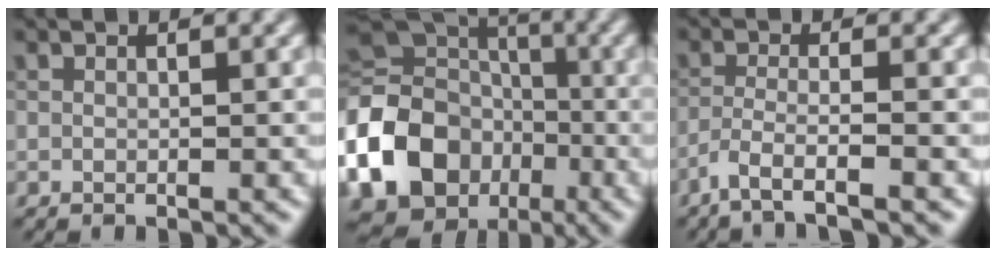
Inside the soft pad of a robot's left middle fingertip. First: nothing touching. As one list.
[{"total": 16.9, "force": [-5.7, 13.8, 7.9], "torque": [-0.197, -0.011, -0.129]}, {"total": 3.4, "force": [-2.5, 0.4, 2.2], "torque": [-0.042, -0.001, -0.061]}]